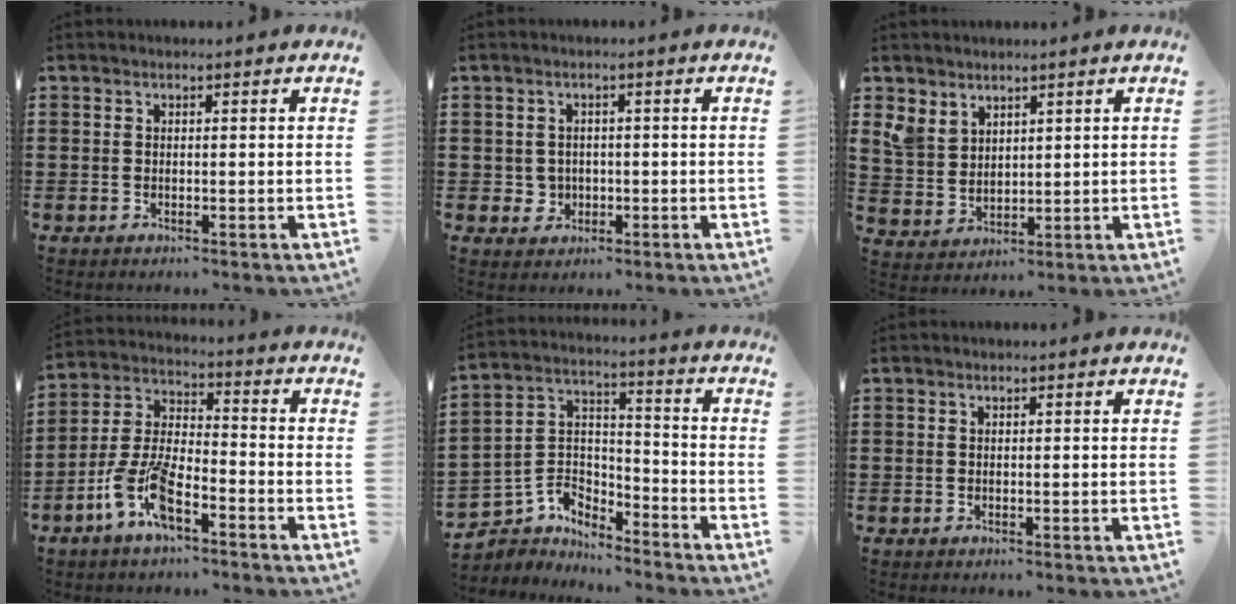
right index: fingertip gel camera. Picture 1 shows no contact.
{"total": 2.3, "force": [-0.2, 2.2, 0.5], "torque": [-0.018, 0.007, -0.008]}
{"total": 4.6, "force": [3.3, 3.1, 0.6], "torque": [-0.033, 0.006, 0.065]}
{"total": 9.0, "force": [-5.1, 3.3, 6.7], "torque": [-0.161, -0.003, -0.101]}
{"total": 4.7, "force": [-3.8, 2.8, 0.2], "torque": [-0.035, -0.005, -0.082]}
{"total": 0.0}